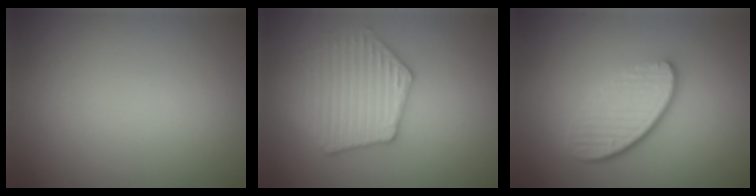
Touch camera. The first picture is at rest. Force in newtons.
{"total": 4.2, "press": 4.1, "slide": 1.1}
{"total": 4.6, "press": 3.1, "slide": 3.4}